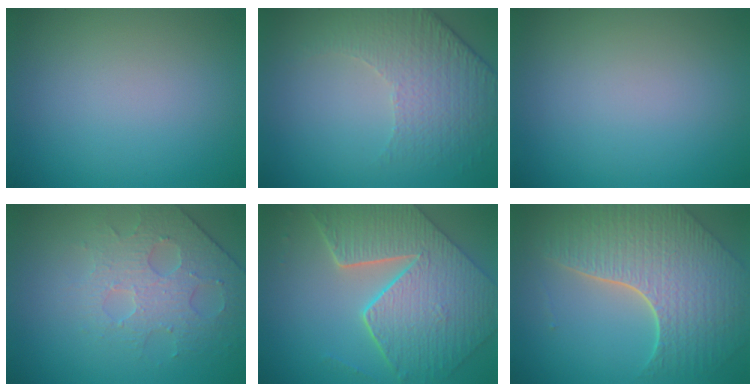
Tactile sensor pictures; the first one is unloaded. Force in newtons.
{"total": 4.8, "press": 3.4, "slide": 3.3}
{"total": 0.0}
{"total": 4.3, "press": 3.5, "slide": 2.5}
{"total": 9.1, "press": 6.7, "slide": 6.2}
{"total": 8.6, "press": 6.2, "slide": 6.0}